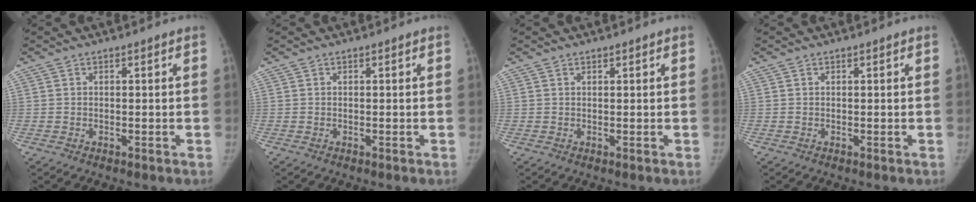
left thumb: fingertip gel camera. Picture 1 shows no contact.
{"total": 0.0}
{"total": 0.0}
{"total": 0.0}